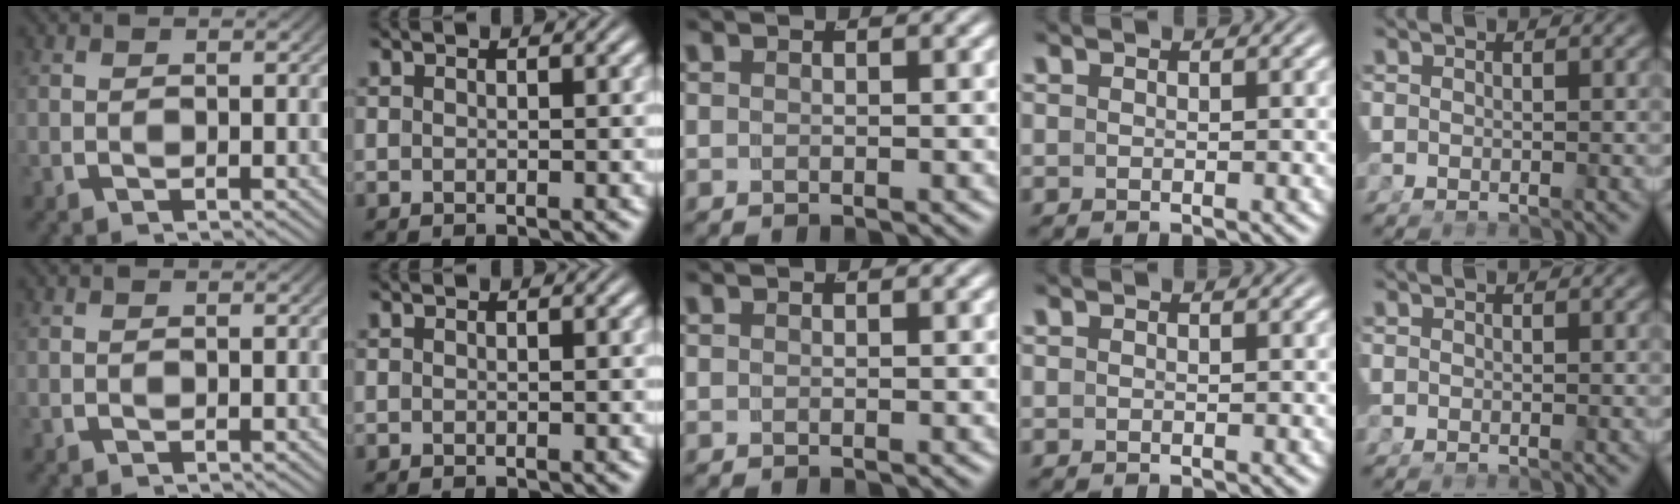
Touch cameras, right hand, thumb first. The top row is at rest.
{}